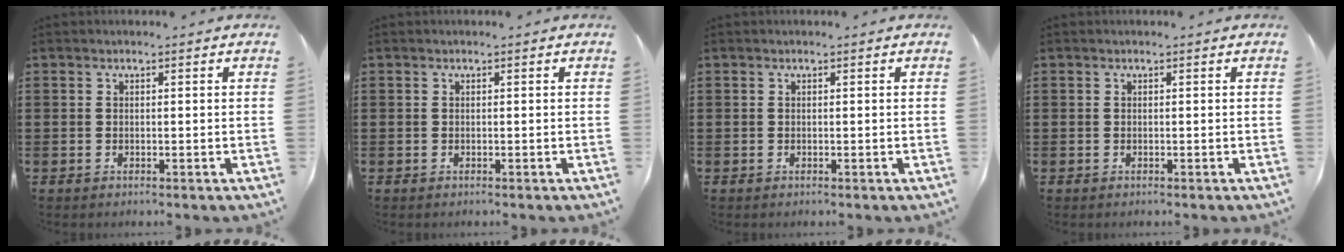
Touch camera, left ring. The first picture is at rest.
{"total": 0.0}
{"total": 0.0}
{"total": 0.0}